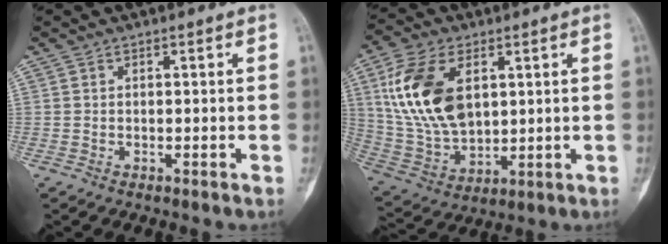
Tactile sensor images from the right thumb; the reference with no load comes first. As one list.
[{"total": 17.4, "force": [4.7, 10.4, 13.1], "torque": [-0.250, -0.010, 0.102]}]